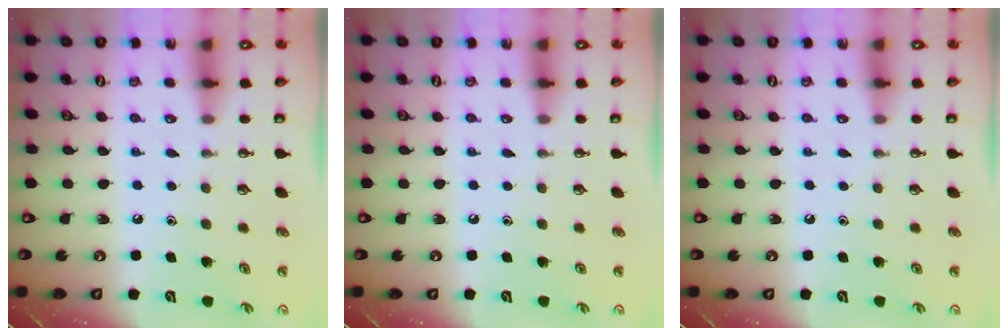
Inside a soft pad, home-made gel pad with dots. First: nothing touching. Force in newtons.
{"total": 0.0}
{"total": 0.0}